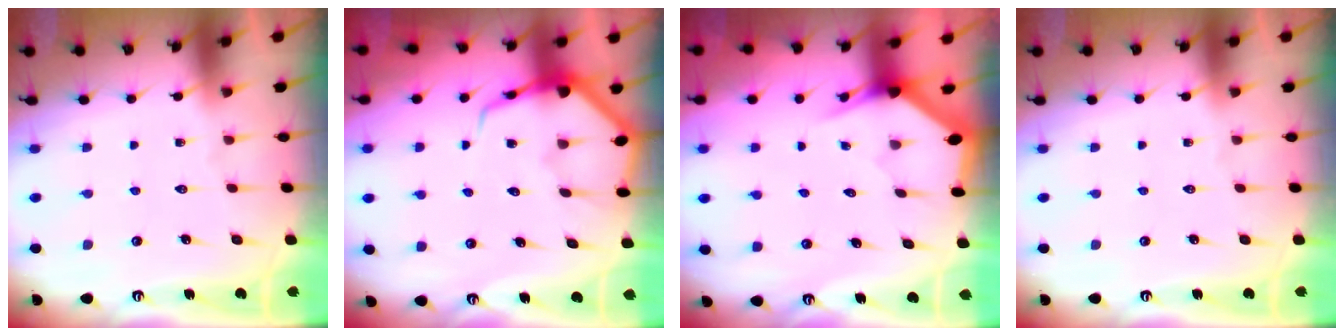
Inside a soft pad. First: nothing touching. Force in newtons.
{"total": 7.7, "press": 7.7, "slide": 0.8}
{"total": 3.2, "press": 3.2, "slide": 0.1}
{"total": 0.0}